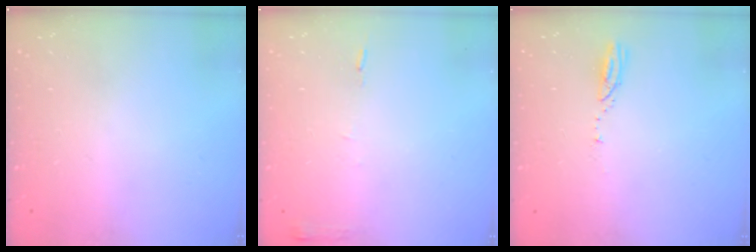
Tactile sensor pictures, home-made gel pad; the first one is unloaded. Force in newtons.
{"total": 5.3, "press": 5.3, "slide": 0.6}
{"total": 3.0, "press": 3.0, "slide": 0.1}